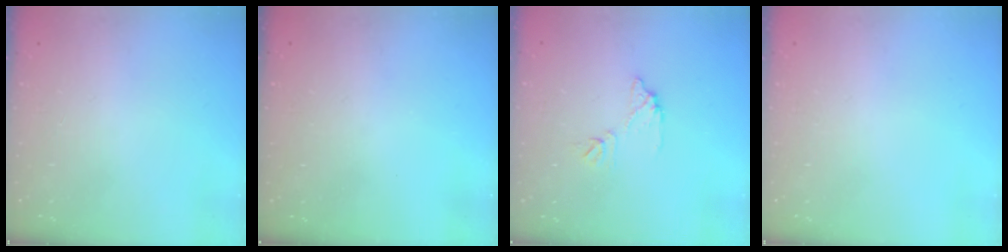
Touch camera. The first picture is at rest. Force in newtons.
{"total": 3.0, "press": 3.0, "slide": 0.1}
{"total": 7.8, "press": 7.8, "slide": 0.4}
{"total": 0.0}